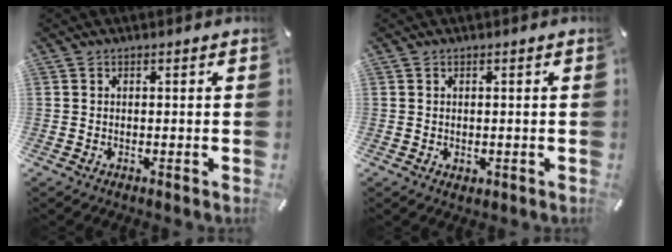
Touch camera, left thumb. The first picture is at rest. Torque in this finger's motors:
{"motor_torque": [-0.01, 0.01, 0.06, -0.18, 0.05]}